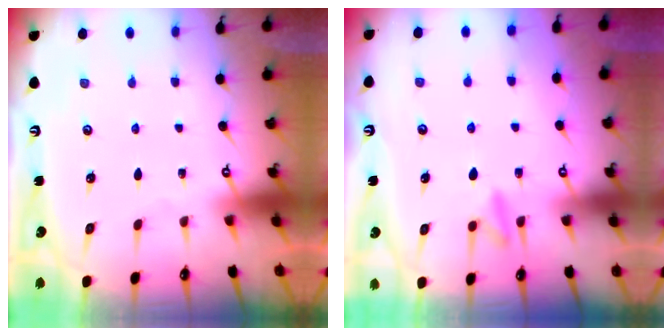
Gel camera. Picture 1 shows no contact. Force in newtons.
{"total": 9.0, "press": 8.9, "slide": 1.3}